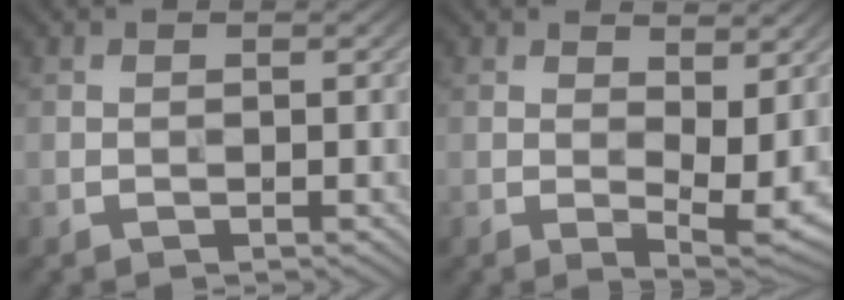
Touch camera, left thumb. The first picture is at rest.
{"total": 5.9, "force": [1.9, 2.3, 5.1], "torque": [-0.085, -0.003, 0.035]}